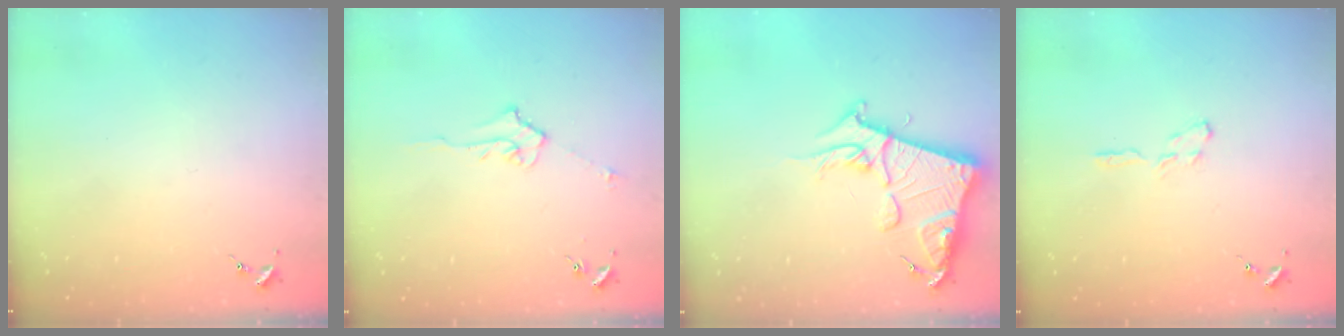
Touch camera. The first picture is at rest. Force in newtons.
{"total": 5.1, "press": 5.0, "slide": 0.6}
{"total": 14.8, "press": 14.8, "slide": 1.5}
{"total": 4.5, "press": 4.5, "slide": 0.5}